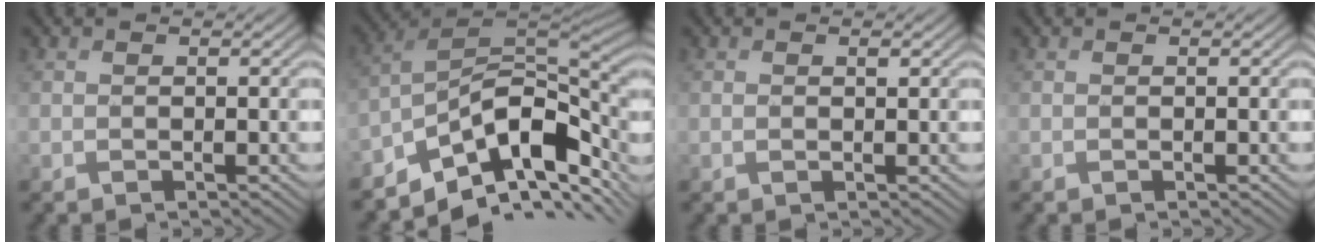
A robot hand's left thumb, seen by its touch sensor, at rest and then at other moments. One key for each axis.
{"total": 13.5, "fx": -5.4, "fy": 7.2, "fz": 10.1, "tx": -0.181, "ty": -0.009, "tz": -0.098}
{"total": 0.7, "fx": 0.2, "fy": 0.3, "fz": 0.6, "tx": -0.012, "ty": -0.003, "tz": 0.004}
{"total": 0.0}